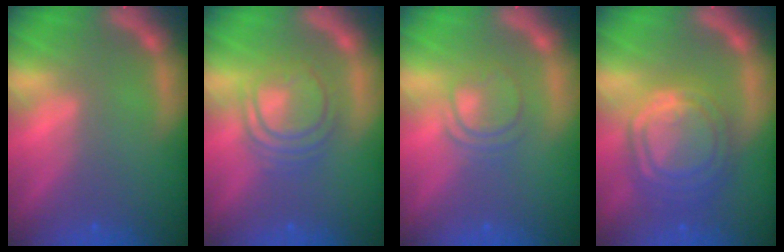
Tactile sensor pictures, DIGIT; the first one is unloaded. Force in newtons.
{"total": 6.0}
{"total": 3.5}
{"total": 10.0}